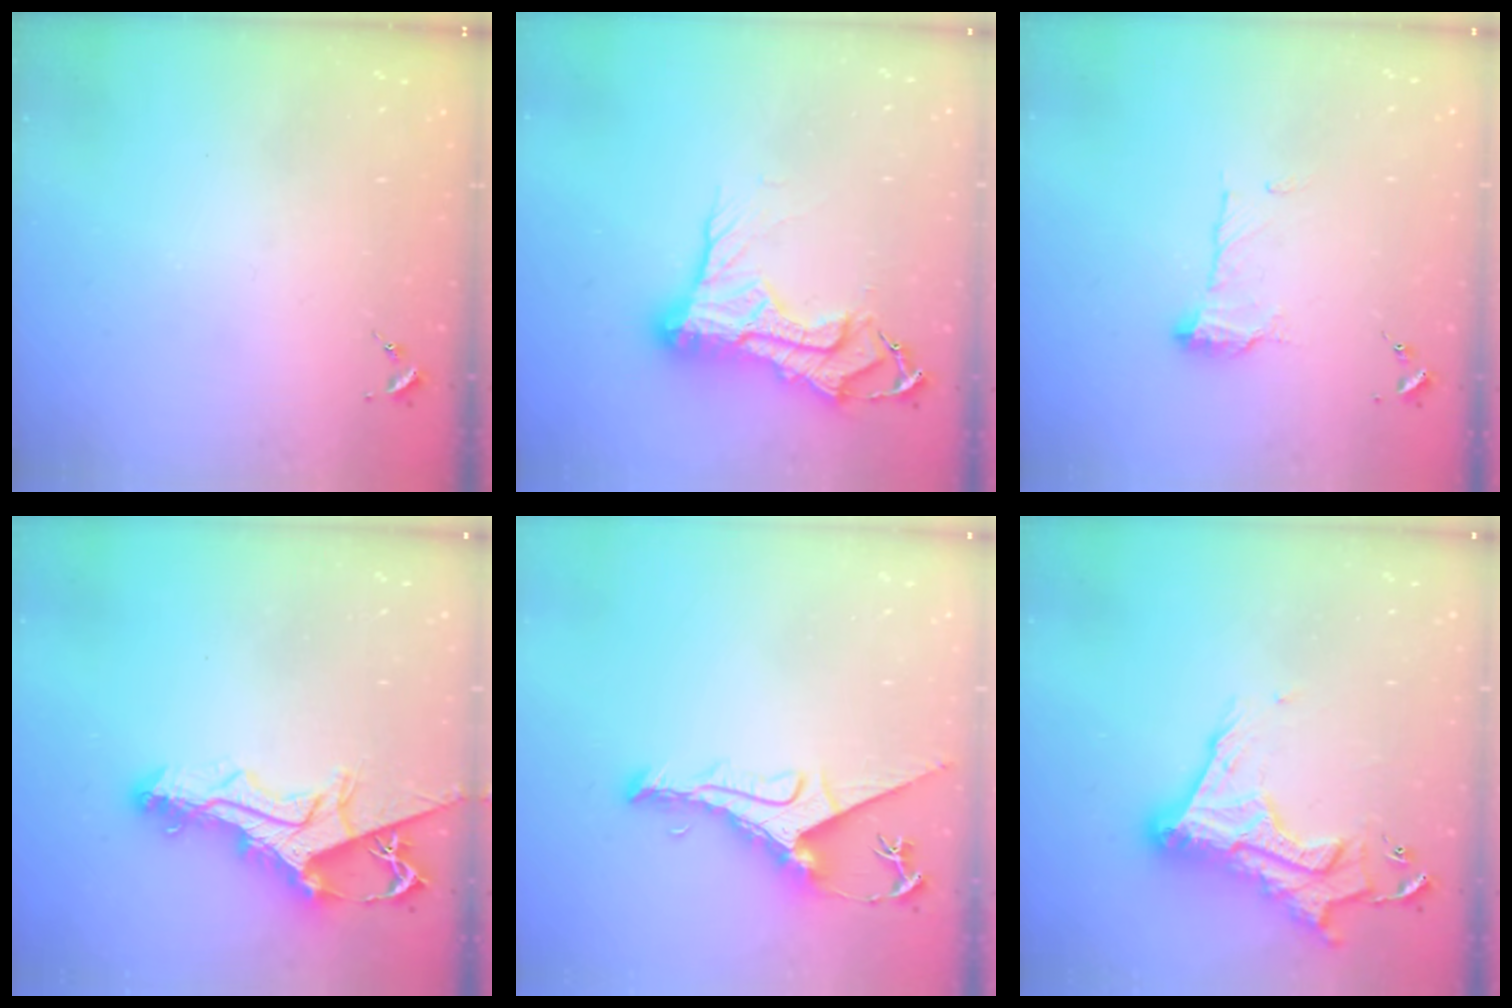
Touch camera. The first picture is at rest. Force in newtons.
{"total": 18.5, "press": 18.4, "slide": 1.8}
{"total": 9.3, "press": 9.3, "slide": 0.2}
{"total": 13.3, "press": 13.2, "slide": 1.5}
{"total": 10.3, "press": 10.2, "slide": 1.1}
{"total": 19.0, "press": 18.9, "slide": 1.5}